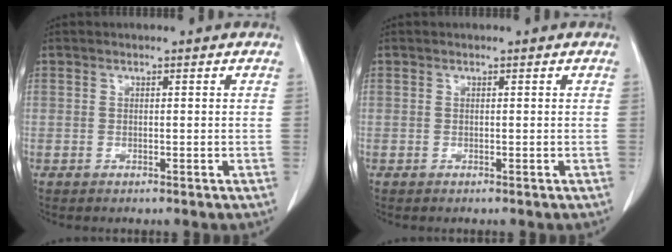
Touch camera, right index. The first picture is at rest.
{"total": 0.0}